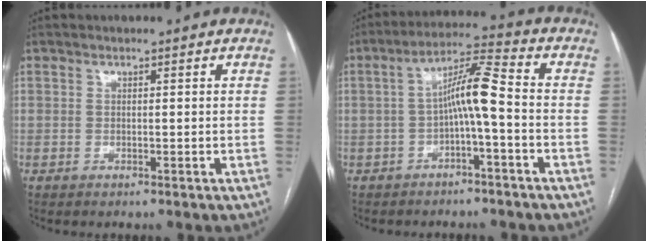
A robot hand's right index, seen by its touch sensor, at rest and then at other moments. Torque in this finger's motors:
{"motor_torque": [1.12, -0.02, 0.53, 0.15]}